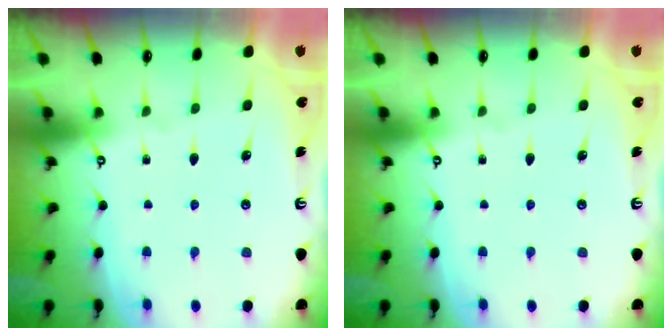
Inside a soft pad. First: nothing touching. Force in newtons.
{"total": 0.0}